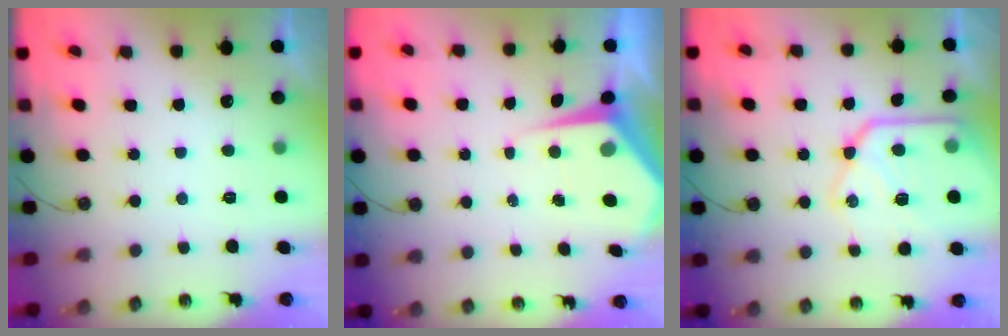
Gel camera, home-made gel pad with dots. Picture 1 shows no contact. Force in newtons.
{"total": 5.8, "press": 5.8, "slide": 0.5}
{"total": 19.1, "press": 19.1, "slide": 1.6}